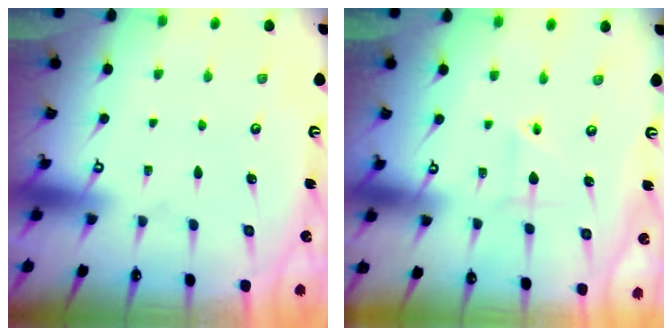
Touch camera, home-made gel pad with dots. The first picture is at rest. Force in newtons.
{"total": 3.0, "press": 2.9, "slide": 0.6}